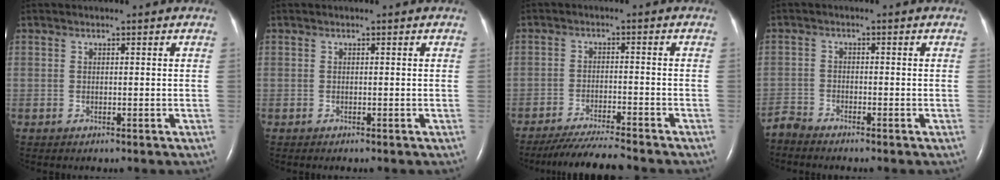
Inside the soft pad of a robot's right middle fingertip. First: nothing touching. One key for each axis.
{"total": 0.0}
{"total": 8.4, "fx": -7.7, "fy": -0.5, "fz": 3.2, "tx": -0.053, "ty": -0.023, "tz": -0.129}
{"total": 2.5, "fx": -2.4, "fy": -0.2, "fz": -0.3, "tx": 0.007, "ty": -0.016, "tz": -0.050}